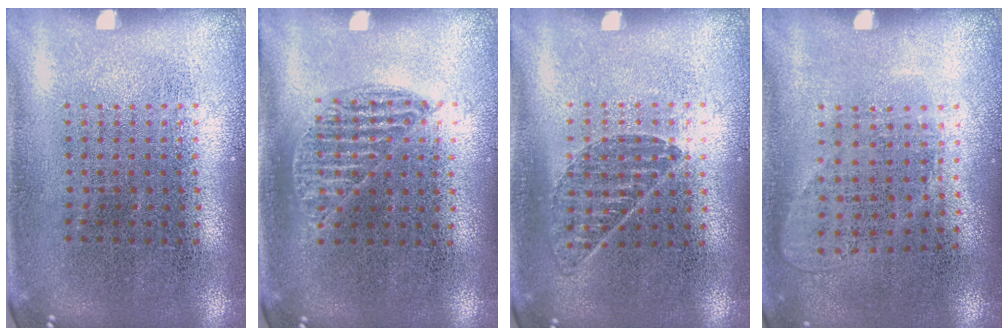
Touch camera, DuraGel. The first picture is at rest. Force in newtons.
{"total": 0.9, "press": 0.8, "slide": 0.4}
{"total": 0.8, "press": 0.8, "slide": 0.1}
{"total": 1.0, "press": 0.8, "slide": 0.5}